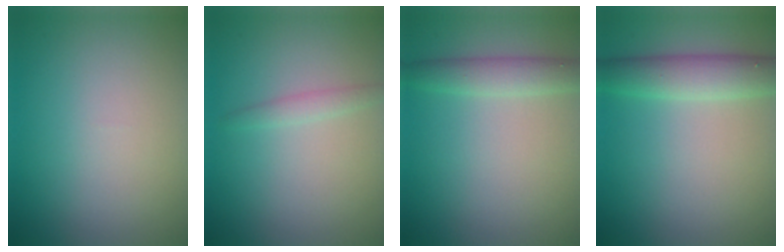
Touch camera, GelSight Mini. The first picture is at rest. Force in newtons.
{"total": 1.2, "press": 1.2, "slide": 0.0}
{"total": 2.6, "press": 2.6, "slide": 0.0}
{"total": 4.0, "press": 4.0, "slide": 0.2}